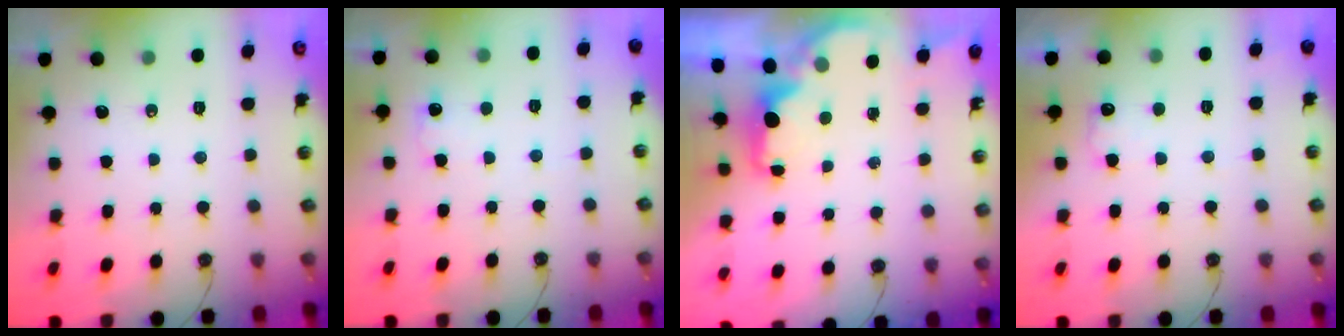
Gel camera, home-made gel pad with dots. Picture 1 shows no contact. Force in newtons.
{"total": 5.2, "press": 5.0, "slide": 1.1}
{"total": 2.3, "press": 2.2, "slide": 0.8}
{"total": 6.7, "press": 6.6, "slide": 0.8}